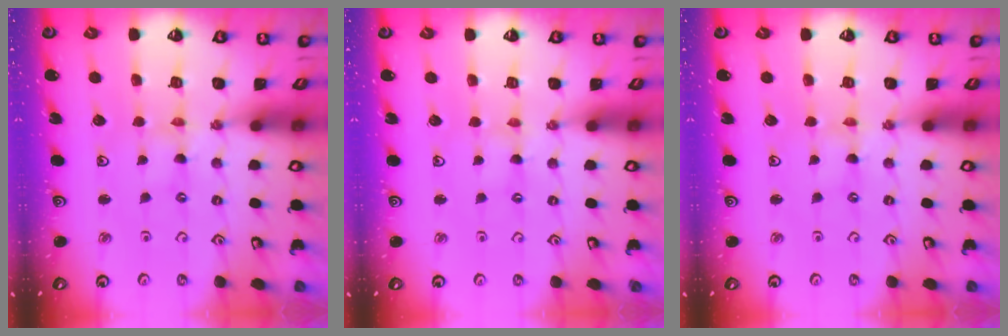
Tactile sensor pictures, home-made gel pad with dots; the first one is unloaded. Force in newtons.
{"total": 0.7, "press": 0.7, "slide": 0.1}
{"total": 0.0}